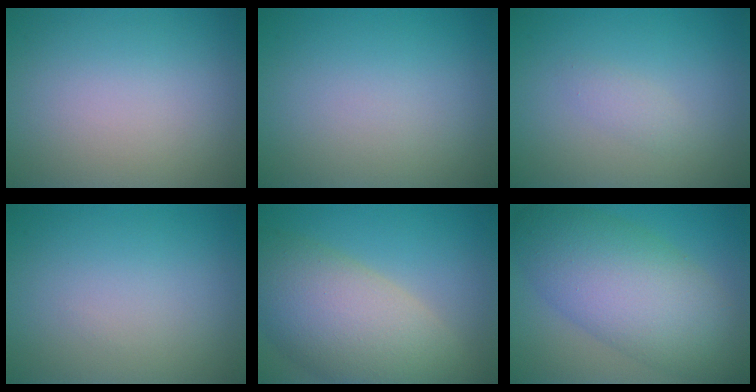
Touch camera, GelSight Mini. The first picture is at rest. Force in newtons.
{"total": 0.0}
{"total": 1.0, "press": 1.0, "slide": 0.1}
{"total": 0.0}
{"total": 10.2, "press": 10.2, "slide": 0.7}
{"total": 9.8, "press": 9.8, "slide": 0.4}